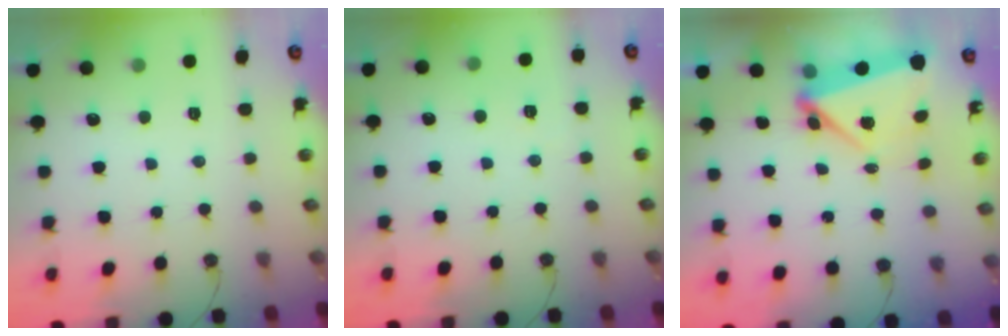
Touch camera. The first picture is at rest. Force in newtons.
{"total": 2.2, "press": 2.1, "slide": 0.7}
{"total": 5.2, "press": 5.2, "slide": 0.2}